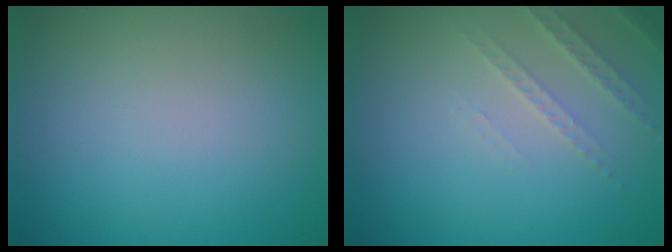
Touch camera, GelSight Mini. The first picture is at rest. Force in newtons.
{"total": 1.9, "press": 1.8, "slide": 0.6}